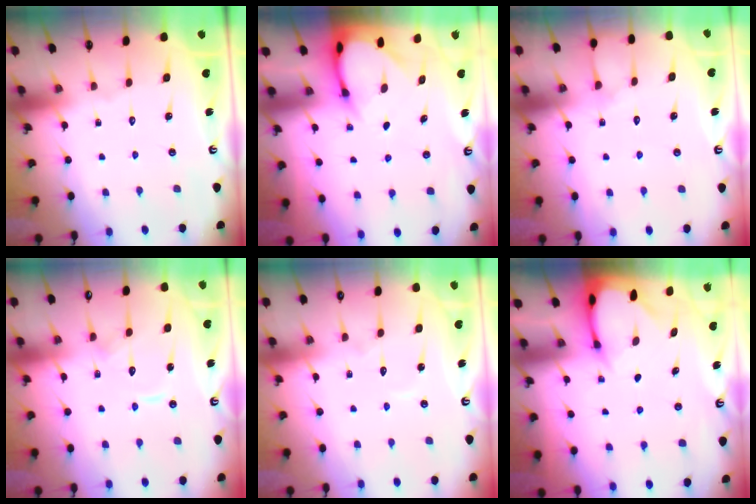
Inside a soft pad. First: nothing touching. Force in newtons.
{"total": 3.3, "press": 3.3, "slide": 0.2}
{"total": 5.1, "press": 5.1, "slide": 0.5}
{"total": 8.3, "press": 8.3, "slide": 0.6}
{"total": 2.9, "press": 2.9, "slide": 0.3}
{"total": 2.7, "press": 2.6, "slide": 0.4}